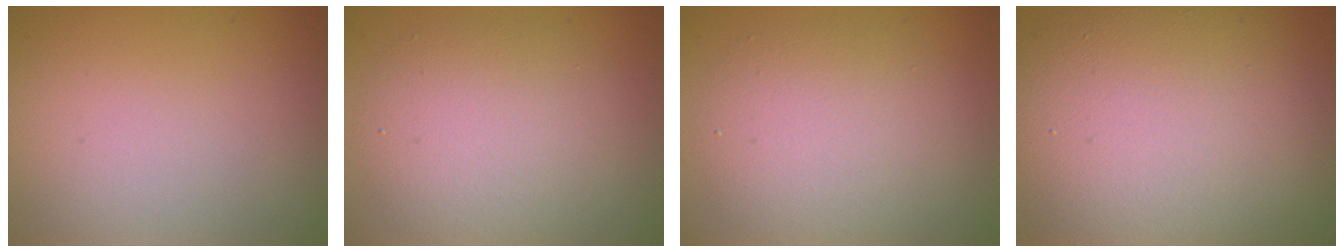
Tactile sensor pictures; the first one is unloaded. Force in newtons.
{"total": 5.4, "press": 5.4, "slide": 0.7}
{"total": 5.4, "press": 5.3, "slide": 0.2}
{"total": 11.8, "press": 11.8, "slide": 0.5}